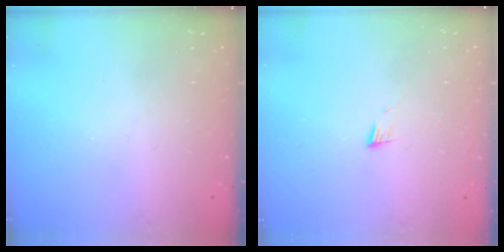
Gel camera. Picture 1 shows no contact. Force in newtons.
{"total": 4.9, "press": 4.9, "slide": 0.5}